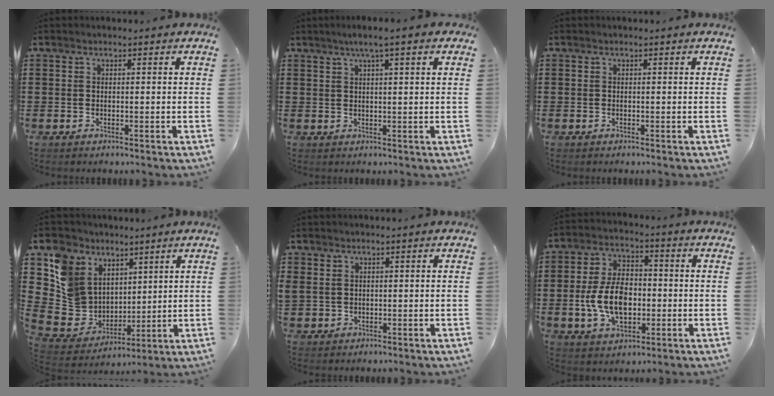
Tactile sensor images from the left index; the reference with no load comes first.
{"total": 3.2, "force": [1.8, -0.1, 2.6], "torque": [-0.055, 0.002, 0.031]}
{"total": 0.0}
{"total": 9.7, "force": [3.6, 8.8, 2.1], "torque": [-0.097, -0.016, 0.079]}
{"total": 1.2, "force": [0.8, 0.8, 0.4], "torque": [-0.011, 0.004, 0.015]}
{"total": 9.8, "force": [-1.2, 5.9, 7.7], "torque": [-0.171, 0.008, -0.026]}